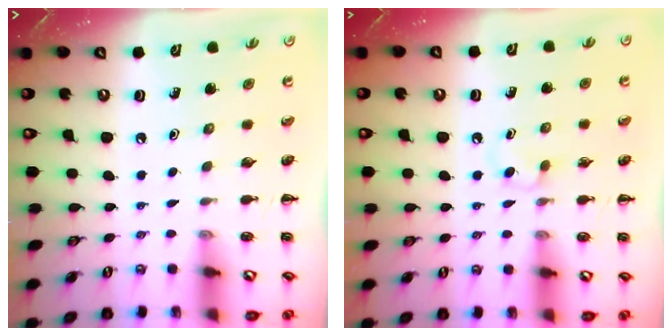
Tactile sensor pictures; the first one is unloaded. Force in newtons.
{"total": 2.9, "press": 2.6, "slide": 1.3}